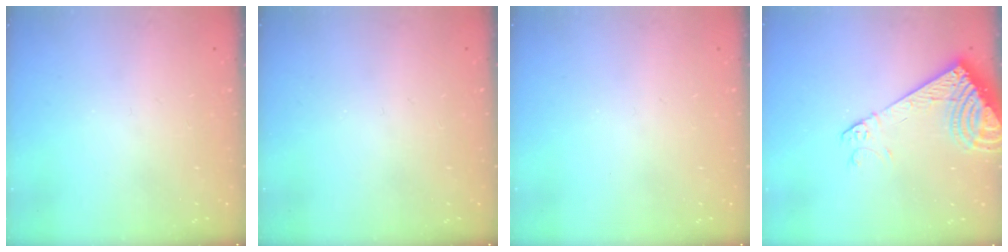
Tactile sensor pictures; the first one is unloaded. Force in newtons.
{"total": 0.0}
{"total": 0.0}
{"total": 14.1, "press": 13.9, "slide": 2.6}